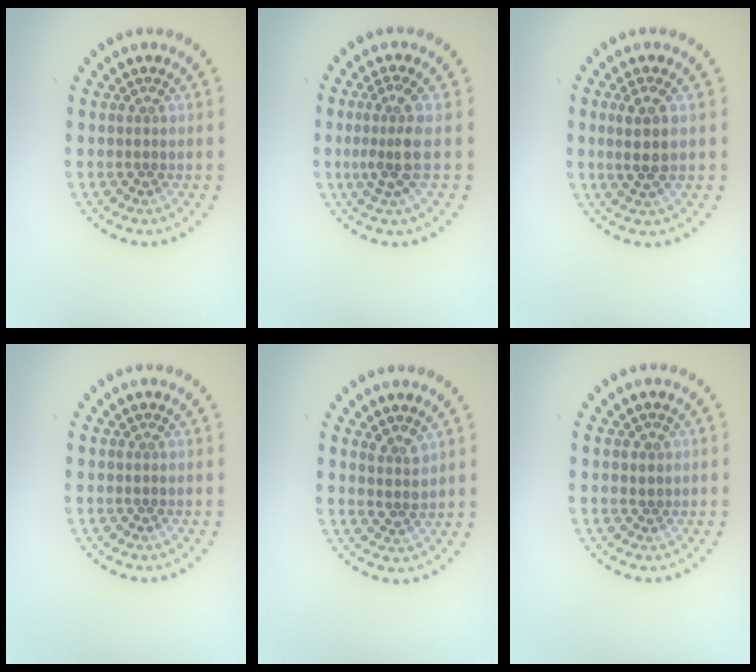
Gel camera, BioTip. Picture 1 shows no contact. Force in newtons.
{"total": 2.7, "press": 2.1, "slide": 1.8}
{"total": 2.5, "press": 2.3, "slide": 1.0}
{"total": 0.0}
{"total": 1.7, "press": 1.3, "slide": 1.1}
{"total": 0.7, "press": 0.5, "slide": 0.5}